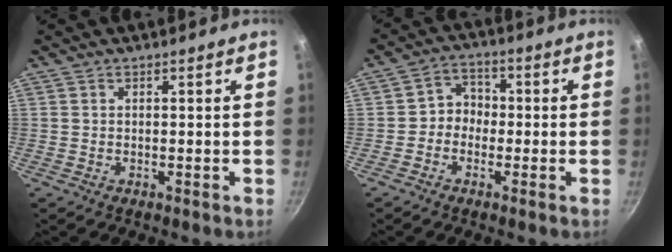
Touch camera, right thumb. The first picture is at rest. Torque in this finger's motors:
{"motor_torque": [-0.06, -0.01, 0.06, -0.05, -0.06]}